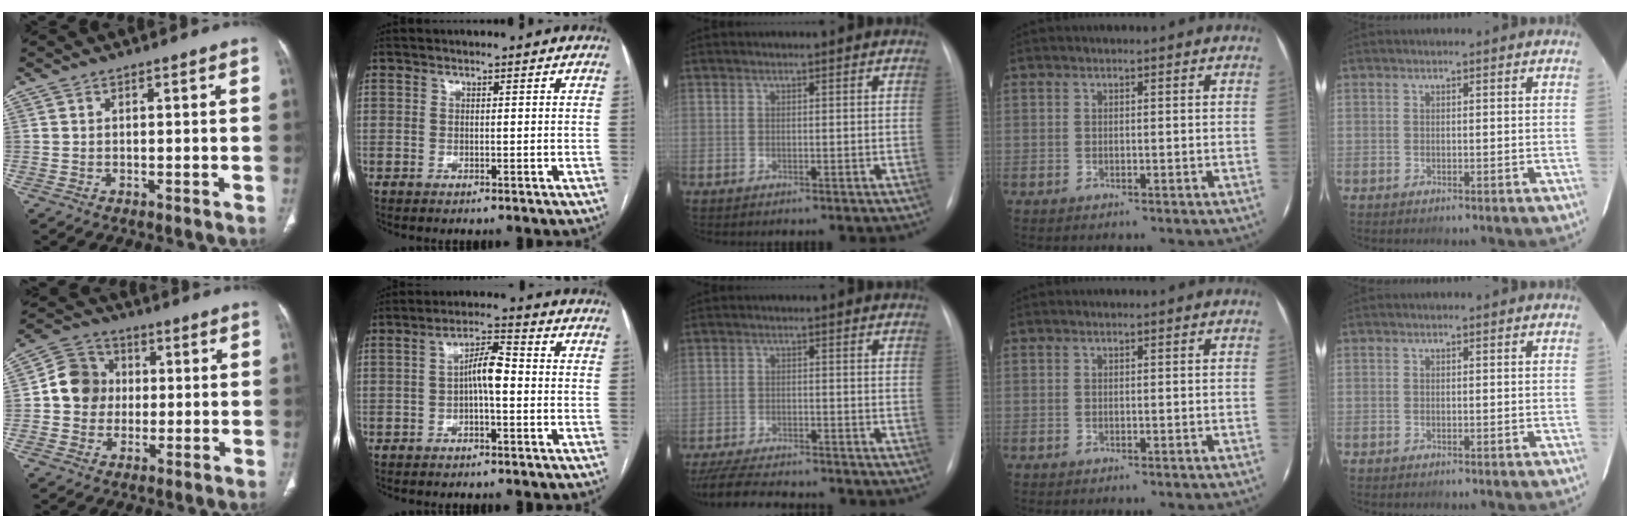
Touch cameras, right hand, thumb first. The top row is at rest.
{"thumb": {"total": 9.4, "force": [0.2, 8.6, 3.7], "torque": [-0.037, 0.020, -0.008]}, "index": {"total": 5.3, "force": [-0.5, 1.3, 5.1], "torque": [-0.090, 0.019, -0.010]}, "middle": {"total": 11.4, "force": [-10.1, 2.4, 4.8], "torque": [-0.086, -0.011, -0.150]}}